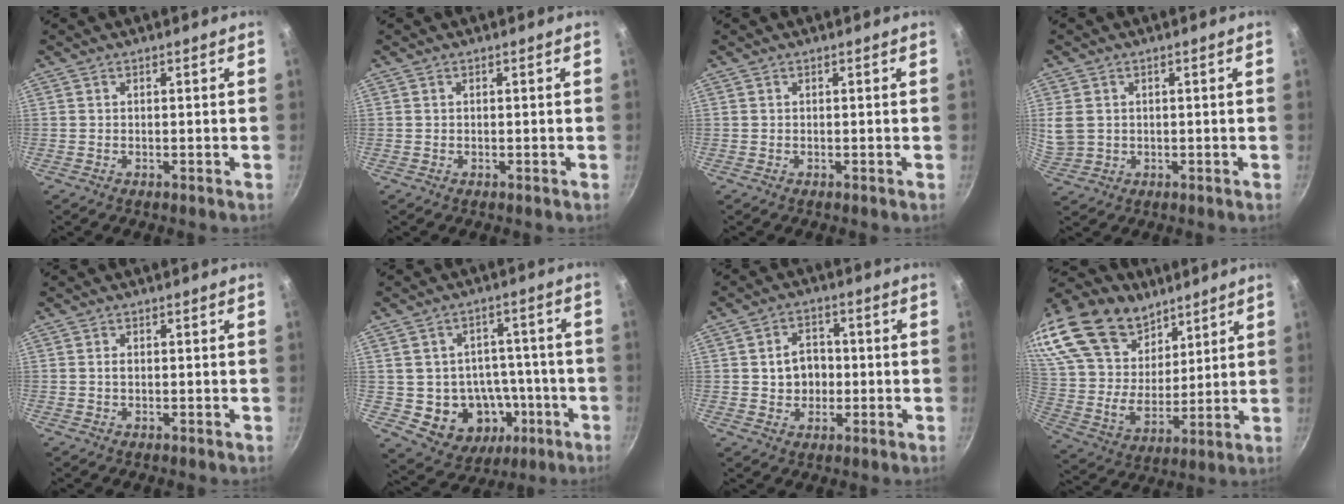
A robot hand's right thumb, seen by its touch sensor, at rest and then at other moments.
{"total": 0.0}
{"total": 0.0}
{"total": 5.6, "force": [1.1, 4.5, 3.2], "torque": [-0.062, -0.008, 0.031]}
{"total": 0.9, "force": [0.1, 0.6, 0.7], "torque": [-0.013, 0.002, 0.001]}
{"total": 13.9, "force": [-3.3, 11.7, 6.9], "torque": [-0.063, 0.033, -0.030]}
{"total": 6.8, "force": [0.0, 5.6, 3.9], "torque": [-0.037, 0.011, -0.002]}
{"total": 30.0, "force": [18.9, 18.5, 14.2], "torque": [-0.296, -0.031, 0.354]}